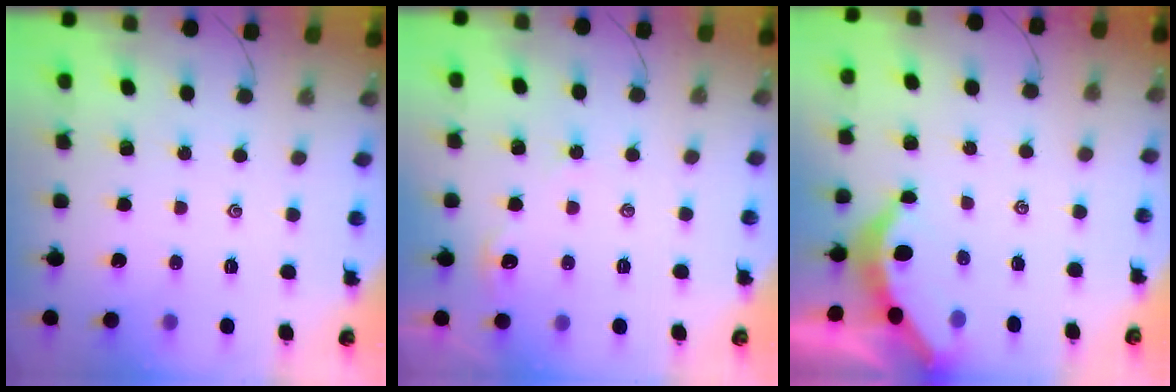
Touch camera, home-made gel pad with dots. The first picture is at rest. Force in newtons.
{"total": 1.9, "press": 1.8, "slide": 0.3}
{"total": 3.8, "press": 3.8, "slide": 0.4}